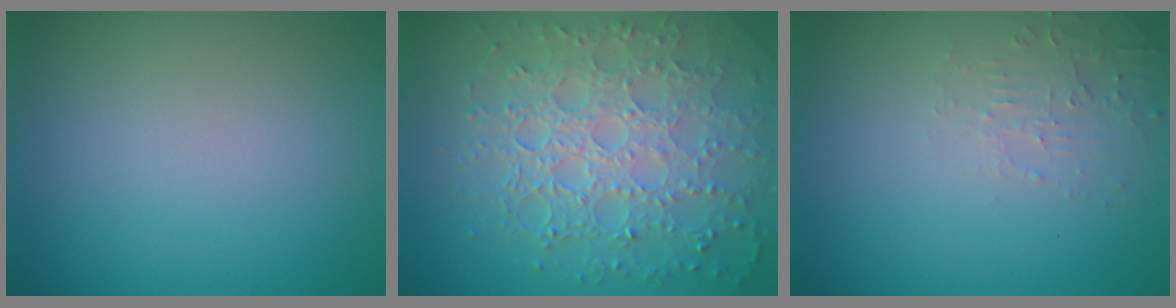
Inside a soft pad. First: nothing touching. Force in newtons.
{"total": 7.7, "press": 5.5, "slide": 5.4}
{"total": 1.9, "press": 1.9, "slide": 0.3}